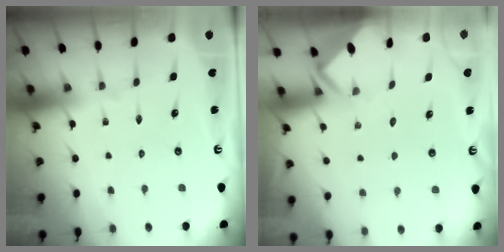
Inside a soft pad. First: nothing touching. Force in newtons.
{"total": 3.4, "press": 3.4, "slide": 0.1}